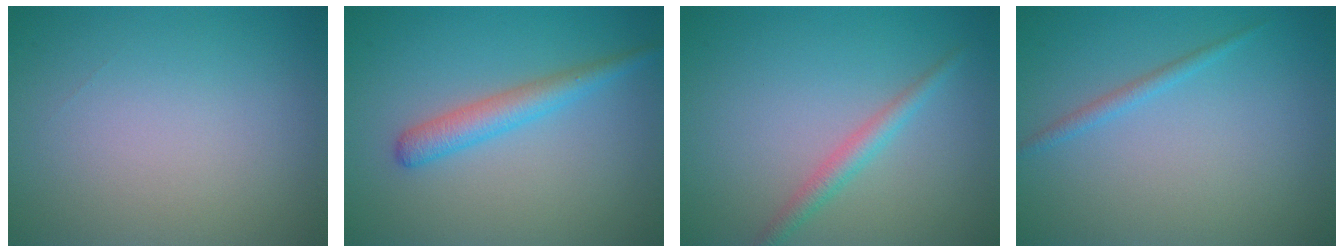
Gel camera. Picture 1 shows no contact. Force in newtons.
{"total": 2.8, "press": 2.8, "slide": 0.0}
{"total": 2.0, "press": 2.0, "slide": 0.1}
{"total": 1.1, "press": 1.1, "slide": 0.1}